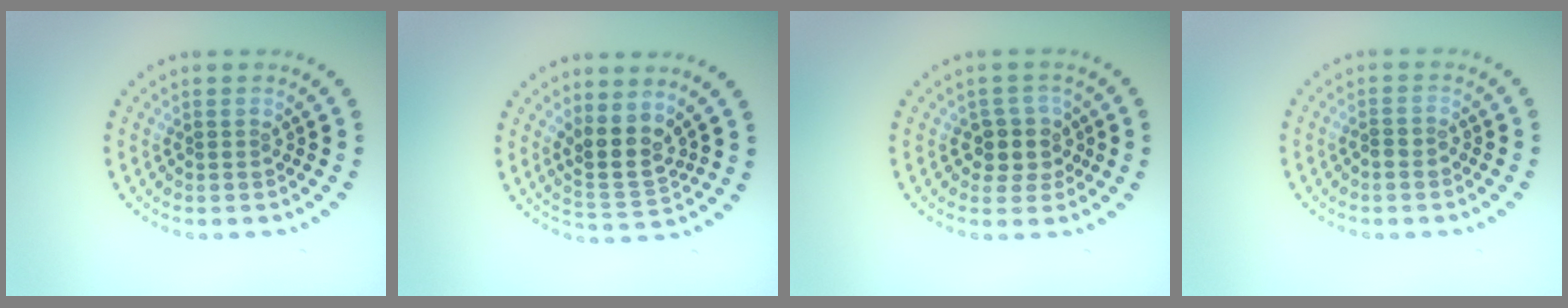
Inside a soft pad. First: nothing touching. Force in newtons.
{"total": 3.0, "press": 2.3, "slide": 1.8}
{"total": 2.7, "press": 2.3, "slide": 1.4}
{"total": 0.8, "press": 0.5, "slide": 0.6}